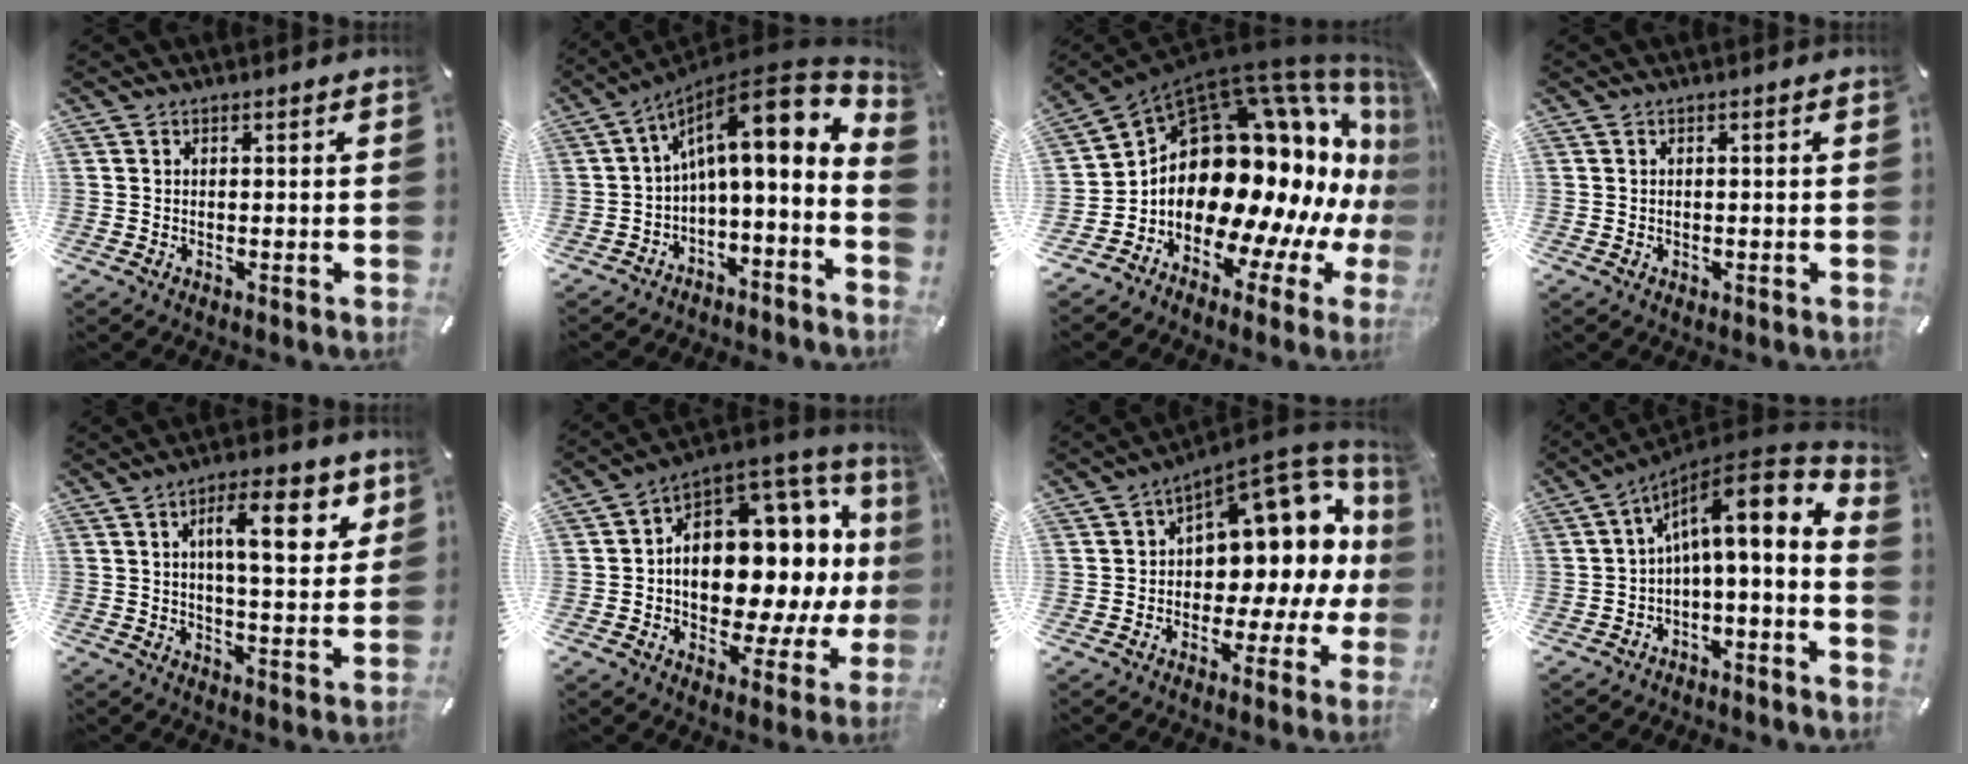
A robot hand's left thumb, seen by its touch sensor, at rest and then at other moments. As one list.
[{"total": 15.2, "force": [6.1, 5.7, 12.7], "torque": [-0.184, -0.053, 0.101]}, {"total": 21.3, "force": [3.2, 13.2, 16.4], "torque": [-0.267, -0.106, 0.084]}, {"total": 0.6, "force": [-0.1, 0.5, 0.4], "torque": [-0.007, 0.002, -0.003]}, {"total": 13.6, "force": [5.2, 4.7, 11.7], "torque": [-0.173, -0.009, 0.078]}, {"total": 15.9, "force": [1.0, 11.0, 11.4], "torque": [-0.130, -0.055, 0.016]}, {"total": 13.9, "force": [5.9, 8.4, 9.4], "torque": [-0.118, -0.064, 0.099]}, {"total": 12.2, "force": [4.0, 3.9, 10.8], "torque": [-0.157, -0.034, 0.061]}]